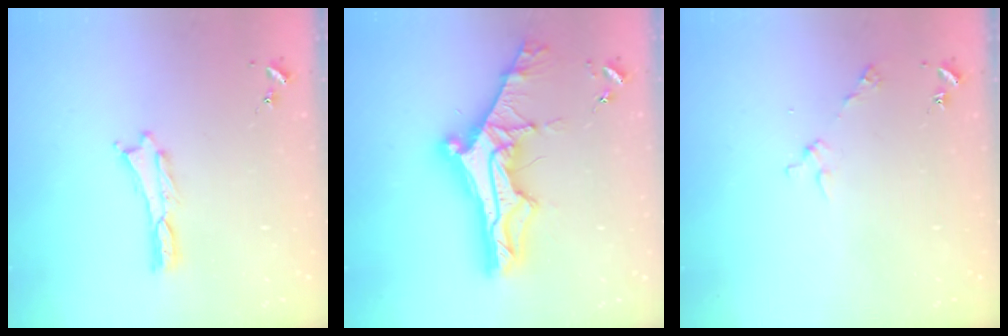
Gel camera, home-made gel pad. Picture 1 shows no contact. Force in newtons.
{"total": 13.2, "press": 13.1, "slide": 1.4}
{"total": 2.9, "press": 2.9, "slide": 0.2}